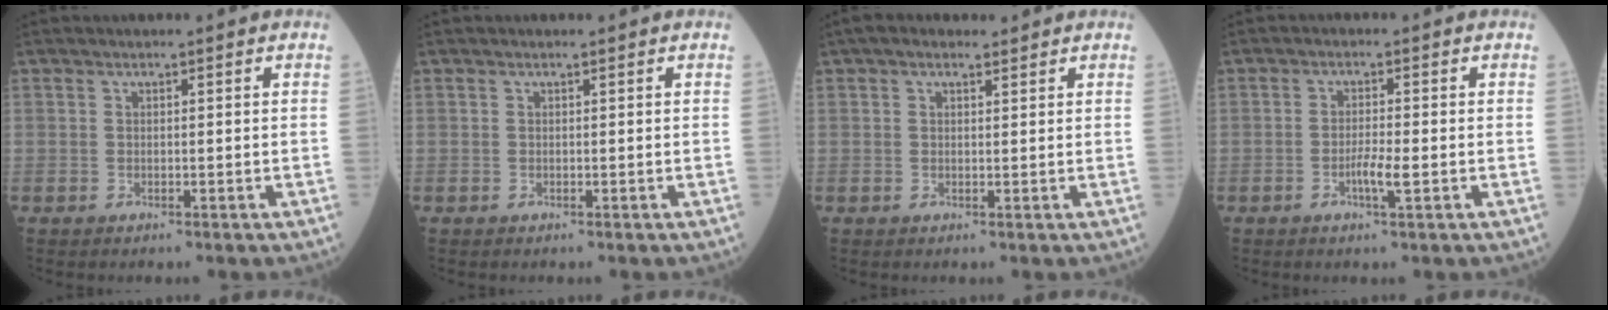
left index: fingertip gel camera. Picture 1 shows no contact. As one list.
[{"total": 0.0}, {"total": 2.6, "force": [1.7, 1.4, 1.4], "torque": [-0.032, 0.021, 0.027]}, {"total": 2.9, "force": [-1.1, 0.2, 2.7], "torque": [-0.053, -0.006, -0.023]}]